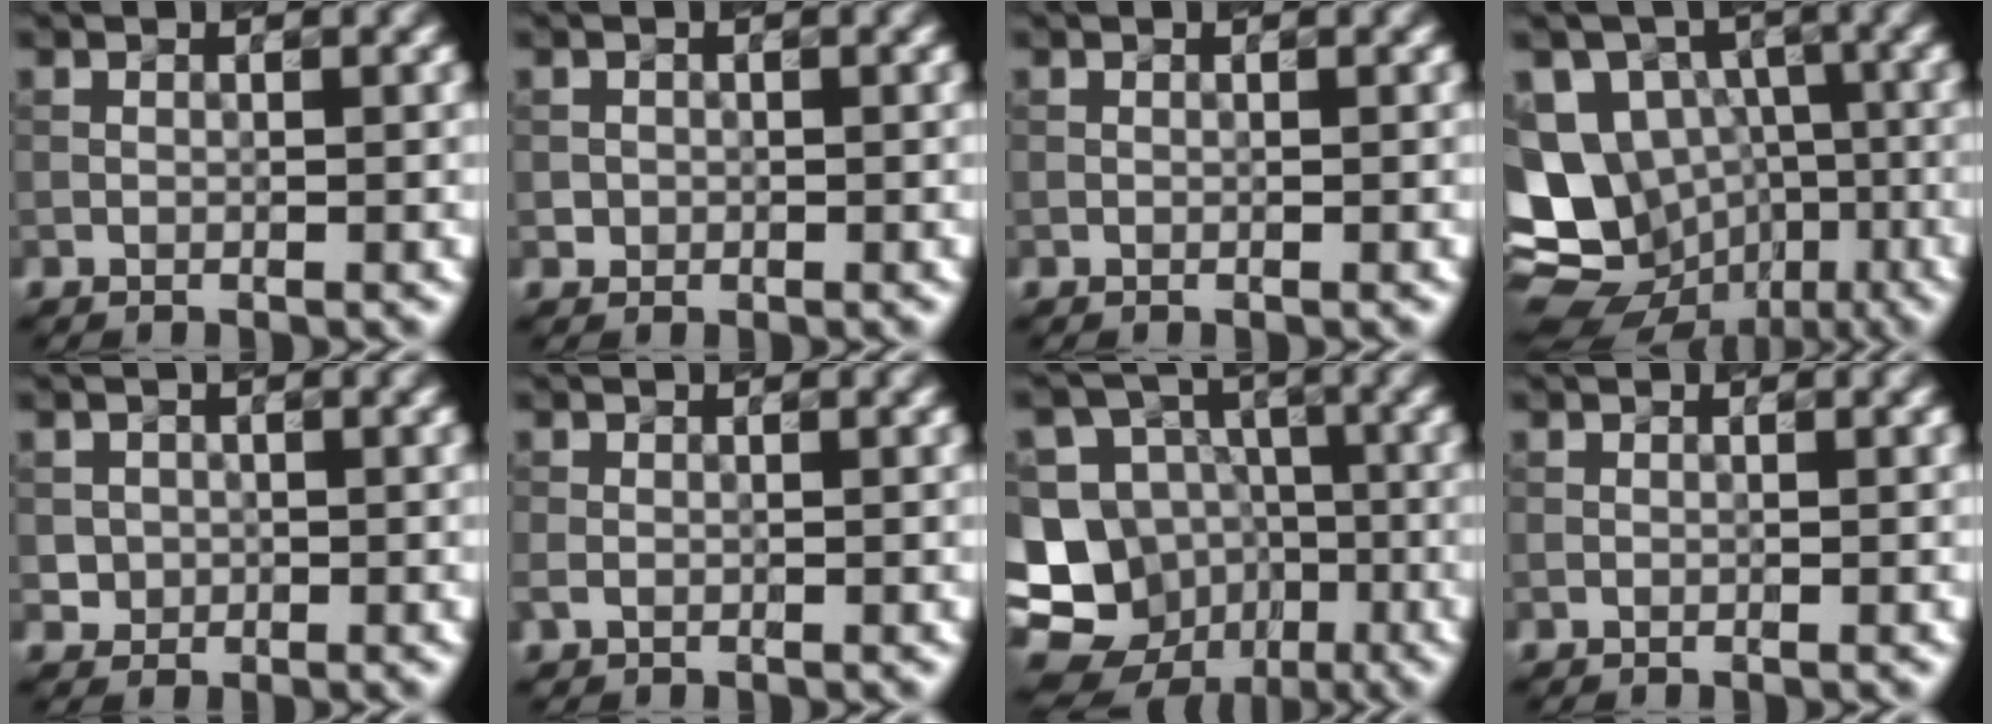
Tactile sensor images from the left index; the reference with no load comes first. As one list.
[{"total": 0.8, "force": [-0.1, 0.8, 0.1], "torque": [0.007, -0.003, -0.003]}, {"total": 0.0}, {"total": 12.5, "force": [-3.1, 10.9, 5.5], "torque": [-0.110, -0.005, -0.049]}, {"total": 1.5, "force": [0.0, 1.5, 0.2], "torque": [0.009, -0.005, 0.002]}, {"total": 1.2, "force": [-0.2, 0.9, 0.7], "torque": [-0.020, -0.002, -0.006]}, {"total": 18.0, "force": [-6.4, 16.1, 5.0], "torque": [-0.147, -0.021, -0.108]}, {"total": 0.0}]